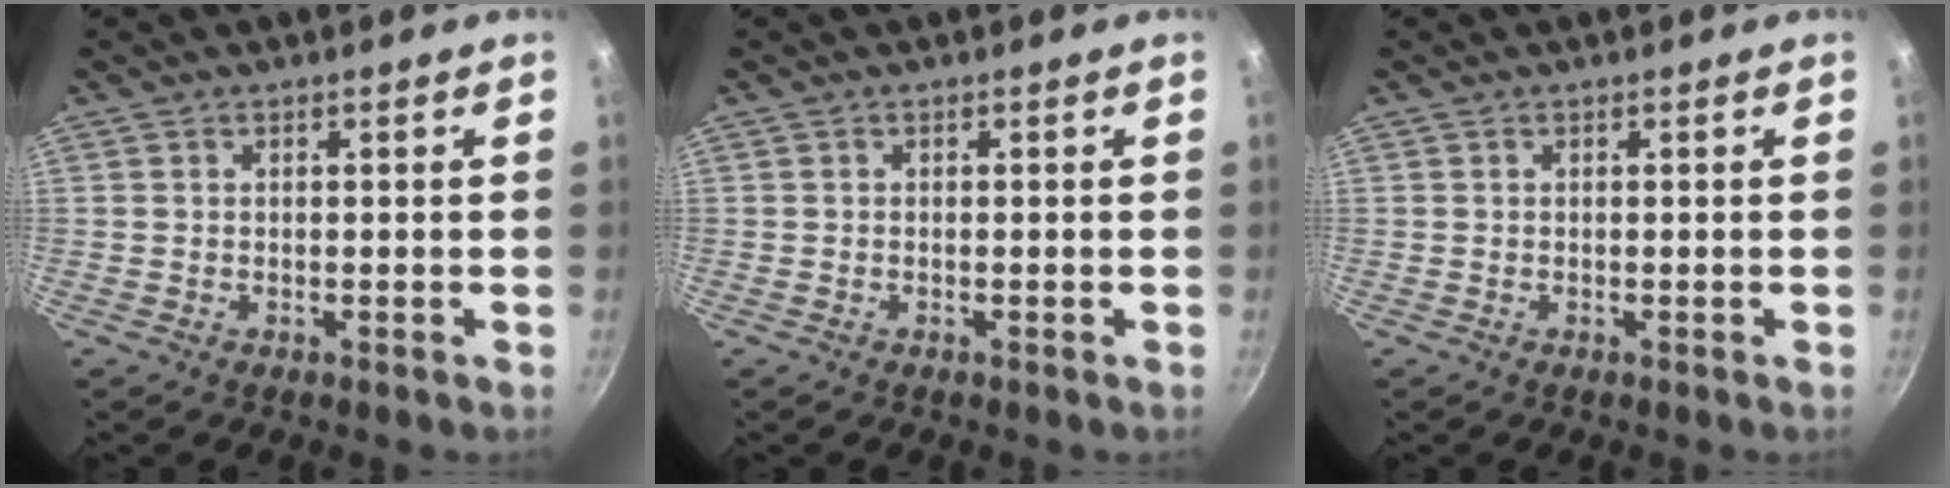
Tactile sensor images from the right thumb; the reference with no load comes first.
{"total": 0.0}
{"total": 0.0}